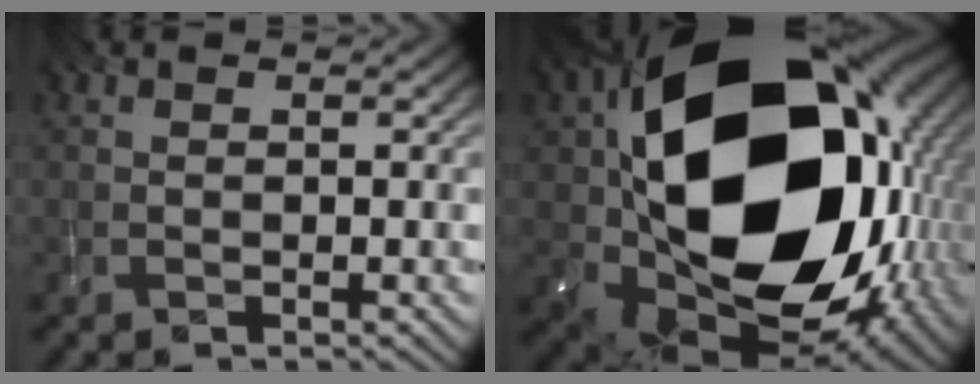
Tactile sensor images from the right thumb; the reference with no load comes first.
{"total": 22.0, "force": [1.7, 15.5, 15.5], "torque": [-0.326, -0.059, 0.069]}